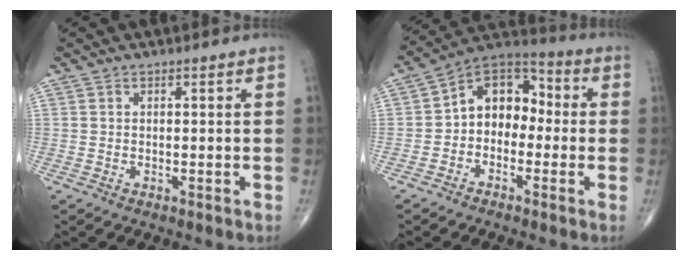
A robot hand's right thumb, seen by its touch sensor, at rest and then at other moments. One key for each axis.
{"total": 10.6, "fx": -1.1, "fy": 7.9, "fz": 6.9, "tx": -0.071, "ty": 0.046, "tz": -0.039}